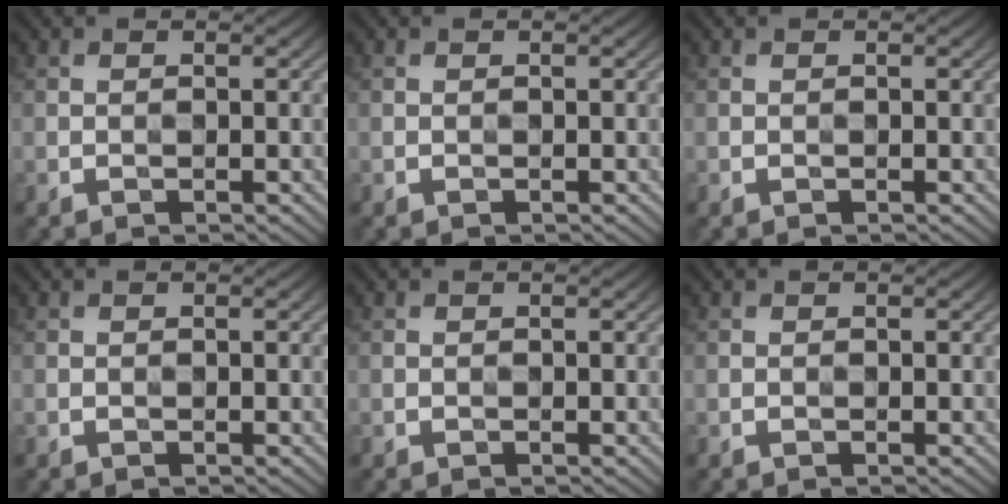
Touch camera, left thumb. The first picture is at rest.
{"total": 0.0}
{"total": 0.0}
{"total": 0.0}
{"total": 0.0}
{"total": 0.0}